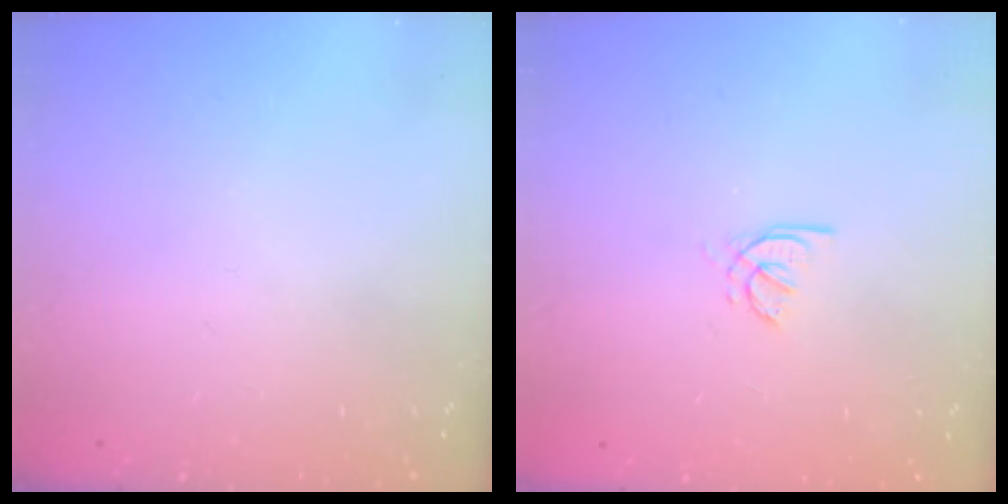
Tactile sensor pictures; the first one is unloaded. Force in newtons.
{"total": 1.4, "press": 1.3, "slide": 0.4}